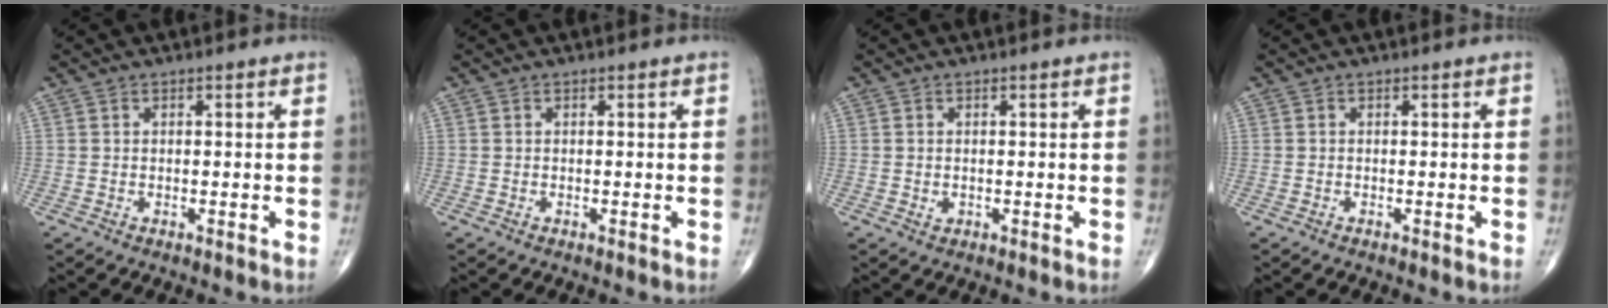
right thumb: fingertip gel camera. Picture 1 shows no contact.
{"total": 0.0}
{"total": 1.0, "force": [-0.1, 0.7, 0.6], "torque": [-0.006, -0.001, 0.000]}
{"total": 0.0}